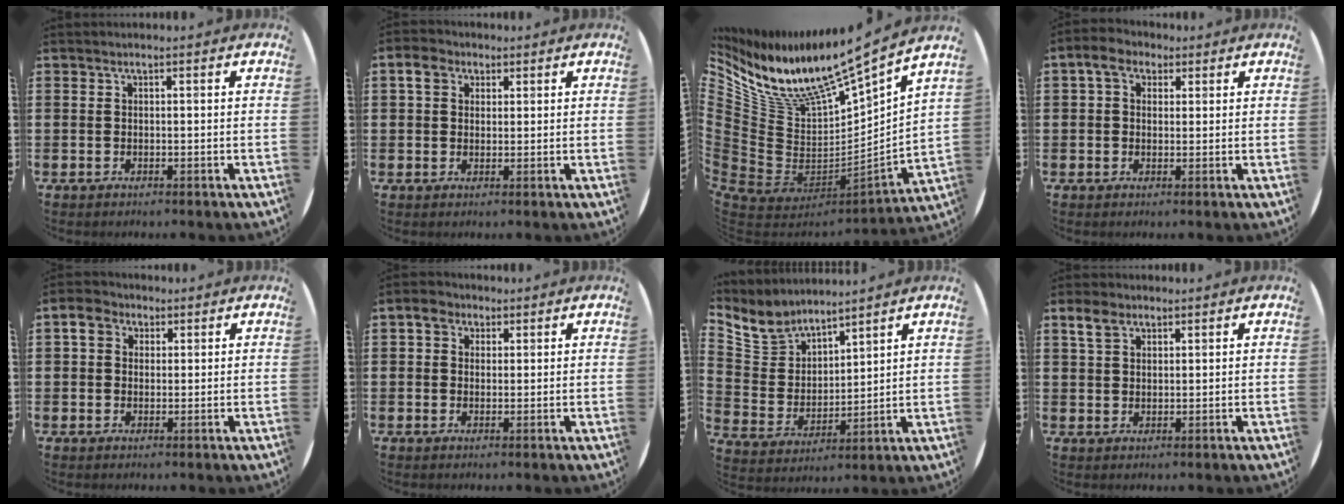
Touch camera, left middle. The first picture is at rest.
{"total": 3.0, "force": [1.6, 2.3, 1.0], "torque": [-0.022, 0.009, 0.027]}
{"total": 12.0, "force": [9.6, 3.7, 6.2], "torque": [-0.170, -0.082, 0.163]}
{"total": 3.4, "force": [2.0, 2.3, 1.4], "torque": [-0.029, 0.010, 0.035]}
{"total": 3.0, "force": [1.6, 2.4, 1.0], "torque": [-0.020, 0.009, 0.026]}
{"total": 2.7, "force": [1.6, 2.0, 0.8], "torque": [-0.014, 0.009, 0.027]}
{"total": 6.4, "force": [6.0, 2.1, 0.5], "torque": [-0.044, -0.036, 0.112]}
{"total": 3.0, "force": [2.1, 1.7, 1.3], "torque": [-0.024, 0.003, 0.038]}